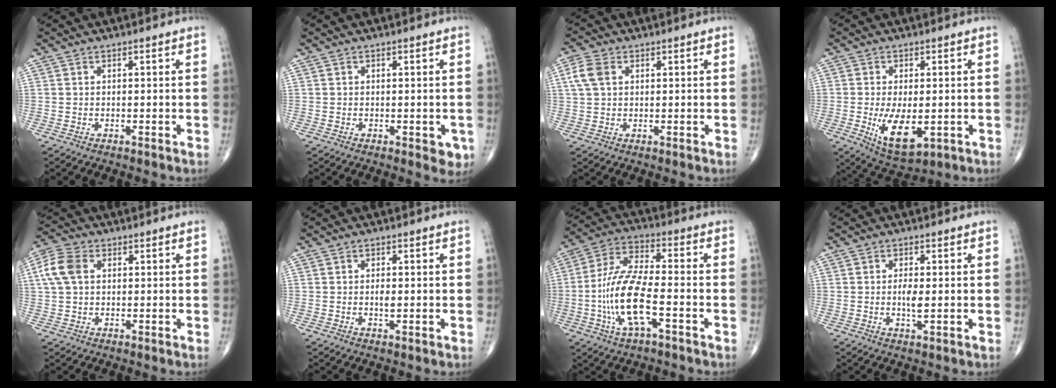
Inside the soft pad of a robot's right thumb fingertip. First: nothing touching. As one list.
[{"total": 3.0, "force": [-1.0, 1.5, 2.4], "torque": [-0.007, -0.002, -0.011]}, {"total": 4.7, "force": [1.4, 3.2, 3.2], "torque": [-0.073, 0.010, 0.027]}, {"total": 9.7, "force": [-1.9, 4.7, 8.3], "torque": [-0.133, -0.019, -0.019]}, {"total": 6.8, "force": [1.5, 4.6, 4.8], "torque": [-0.108, 0.015, 0.027]}, {"total": 1.6, "force": [-0.1, 0.6, 1.4], "torque": [-0.024, -0.003, -0.004]}, {"total": 14.1, "force": [-3.9, 4.8, 12.7], "torque": [-0.265, 0.028, -0.076]}, {"total": 2.9, "force": [-0.1, 0.8, 2.8], "torque": [-0.054, -0.006, -0.005]}]